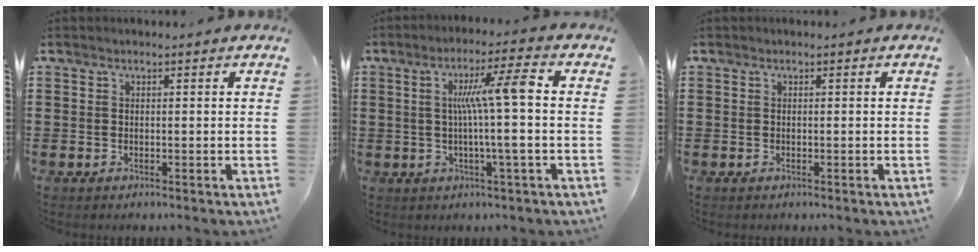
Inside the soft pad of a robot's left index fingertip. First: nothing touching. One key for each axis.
{"total": 8.3, "fx": 0.5, "fy": -0.1, "fz": 8.2, "tx": -0.155, "ty": 0.004, "tz": -0.002}
{"total": 0.0}